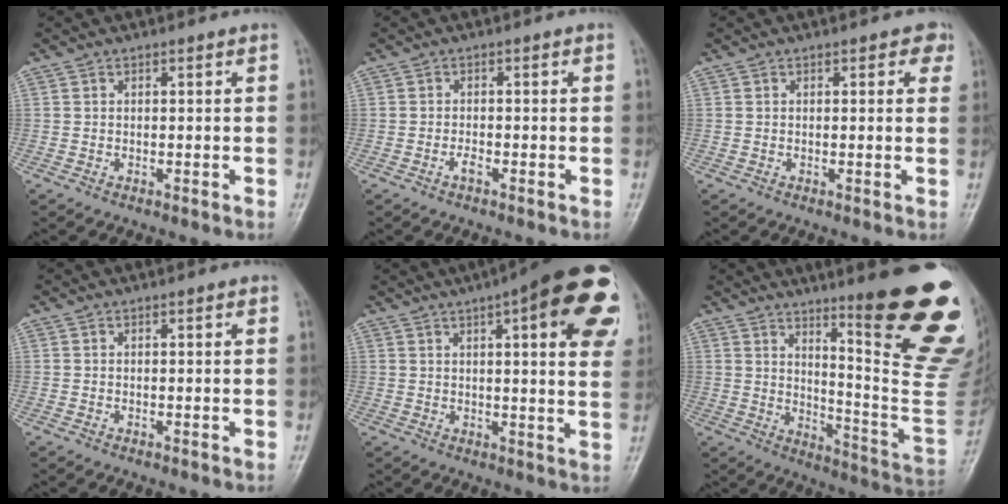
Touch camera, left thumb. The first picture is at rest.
{"total": 1.5, "force": [-0.9, 0.6, 1.1], "torque": [-0.019, 0.002, -0.021]}
{"total": 2.6, "force": [1.1, 1.6, 1.7], "torque": [0.005, 0.001, 0.004]}
{"total": 0.7, "force": [0.3, 0.3, 0.6], "torque": [-0.005, 0.001, 0.002]}
{"total": 22.7, "force": [9.2, 6.3, 19.8], "torque": [-0.224, -0.003, 0.113]}
{"total": 25.9, "force": [12.4, 4.1, 22.3], "torque": [-0.220, -0.070, 0.187]}